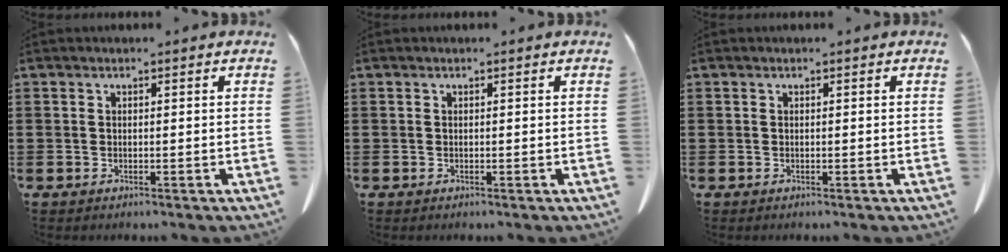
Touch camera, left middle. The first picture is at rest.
{"total": 0.0}
{"total": 0.0}